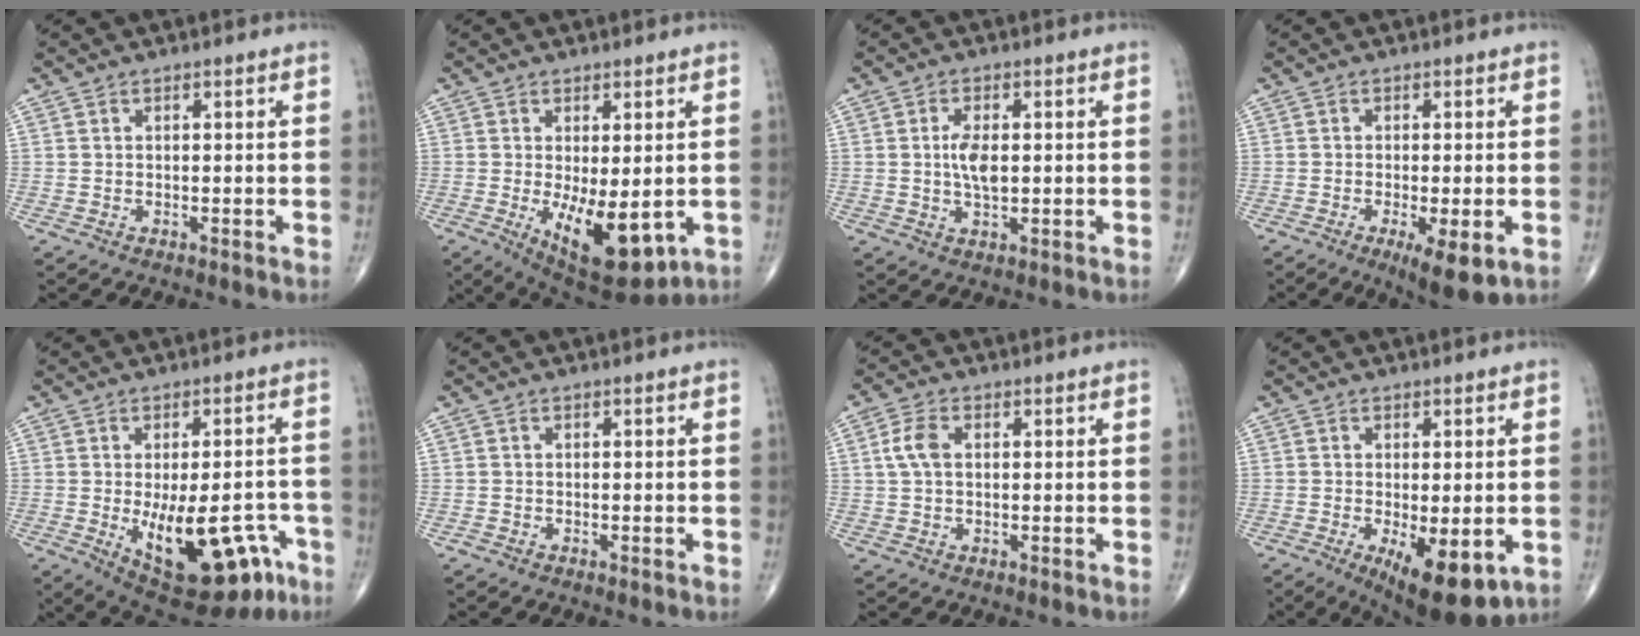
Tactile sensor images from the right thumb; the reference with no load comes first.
{"total": 12.1, "force": [-2.5, 5.0, 10.7], "torque": [-0.152, -0.024, -0.018]}
{"total": 4.7, "force": [0.2, 2.2, 4.2], "torque": [-0.082, -0.005, 0.003]}
{"total": 7.5, "force": [-2.8, 2.1, 6.6], "torque": [-0.100, -0.015, -0.041]}
{"total": 18.2, "force": [-6.7, 8.6, 14.6], "torque": [-0.175, 0.018, -0.073]}
{"total": 0.5, "force": [-0.4, 0.3, 0.2], "torque": [-0.003, 0.000, -0.011]}
{"total": 4.3, "force": [0.7, 2.6, 3.3], "torque": [-0.077, 0.009, 0.010]}
{"total": 11.5, "force": [-4.0, 4.4, 9.8], "torque": [-0.140, -0.017, -0.052]}